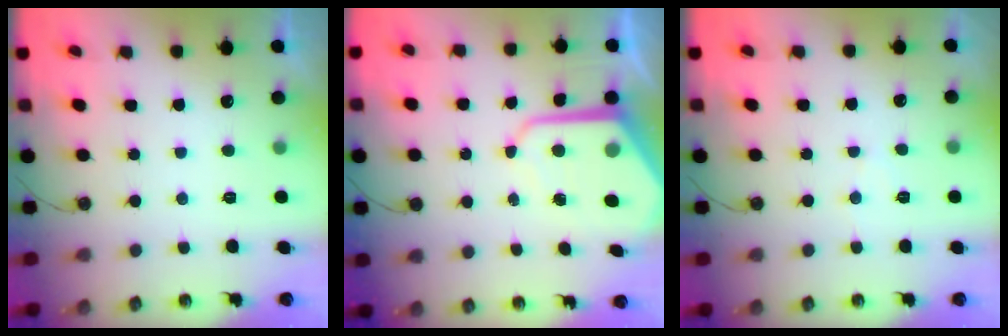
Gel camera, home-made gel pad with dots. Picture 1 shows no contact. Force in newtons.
{"total": 10.1, "press": 10.0, "slide": 0.7}
{"total": 5.3, "press": 5.2, "slide": 0.7}